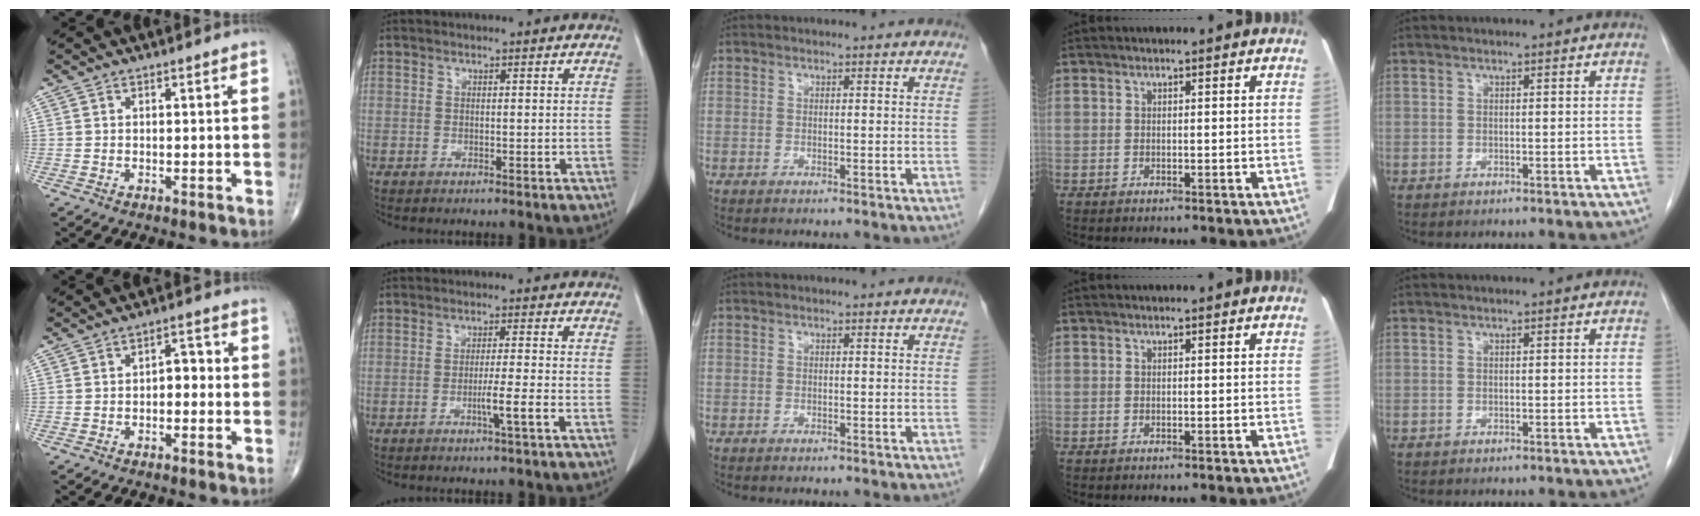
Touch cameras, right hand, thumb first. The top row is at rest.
{"thumb": {"total": 3.6, "force": [-0.6, 2.2, 2.7], "torque": [-0.020, 0.017, -0.017]}, "index": {"total": 3.6, "force": [-1.5, -0.7, 3.2], "torque": [-0.055, -0.006, -0.029]}}